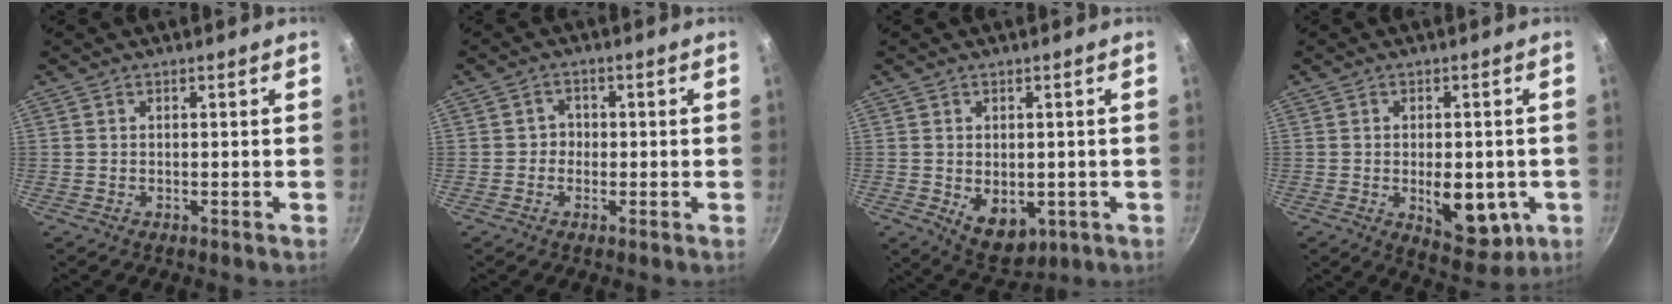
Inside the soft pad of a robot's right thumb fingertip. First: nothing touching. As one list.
[{"total": 2.3, "force": [-0.4, 2.2, 0.6], "torque": [0.011, 0.005, -0.010]}, {"total": 7.7, "force": [-1.1, 5.3, 5.5], "torque": [-0.065, -0.010, 0.002]}, {"total": 10.8, "force": [-2.2, 5.9, 8.8], "torque": [-0.089, -0.010, -0.018]}]